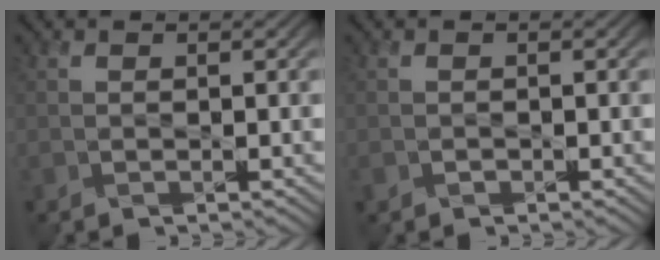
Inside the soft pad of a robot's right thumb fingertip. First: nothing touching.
{"total": 0.9, "force": [-0.5, 0.7, 0.1], "torque": [-0.004, -0.007, -0.006]}